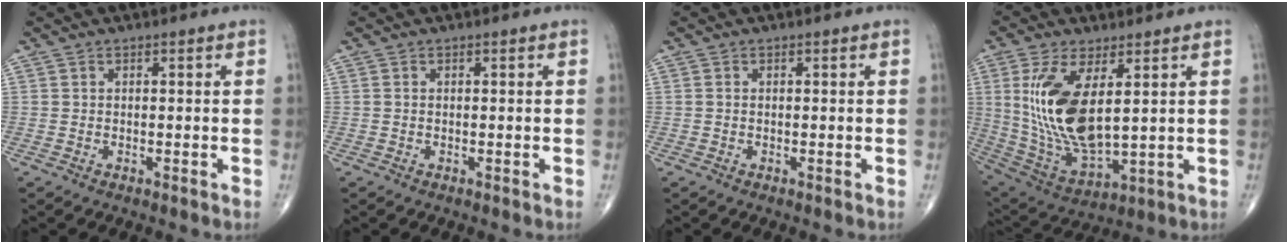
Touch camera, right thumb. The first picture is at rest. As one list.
[{"total": 0.0}, {"total": 0.0}, {"total": 17.0, "force": [3.6, 7.4, 14.9], "torque": [-0.301, -0.024, 0.089]}]